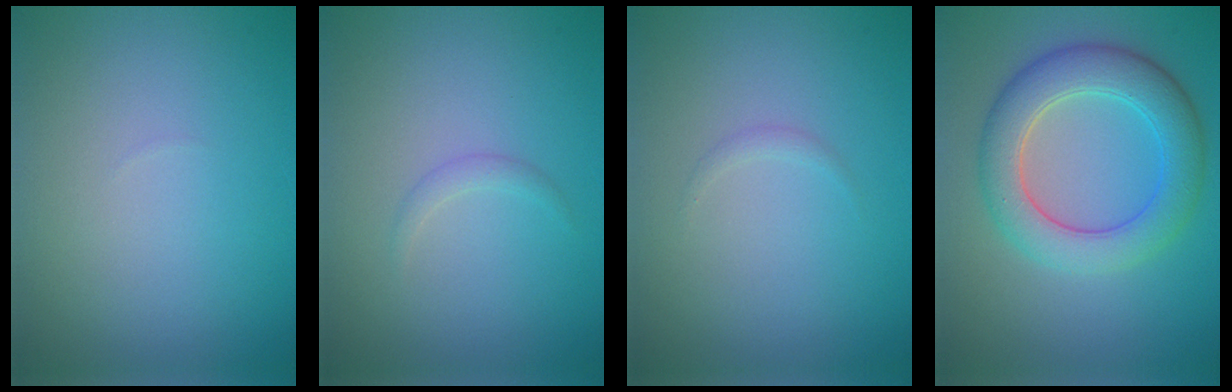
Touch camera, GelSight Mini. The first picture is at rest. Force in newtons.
{"total": 0.8, "press": 0.8, "slide": 0.0}
{"total": 0.5, "press": 0.5, "slide": 0.0}
{"total": 5.9, "press": 5.9, "slide": 0.4}